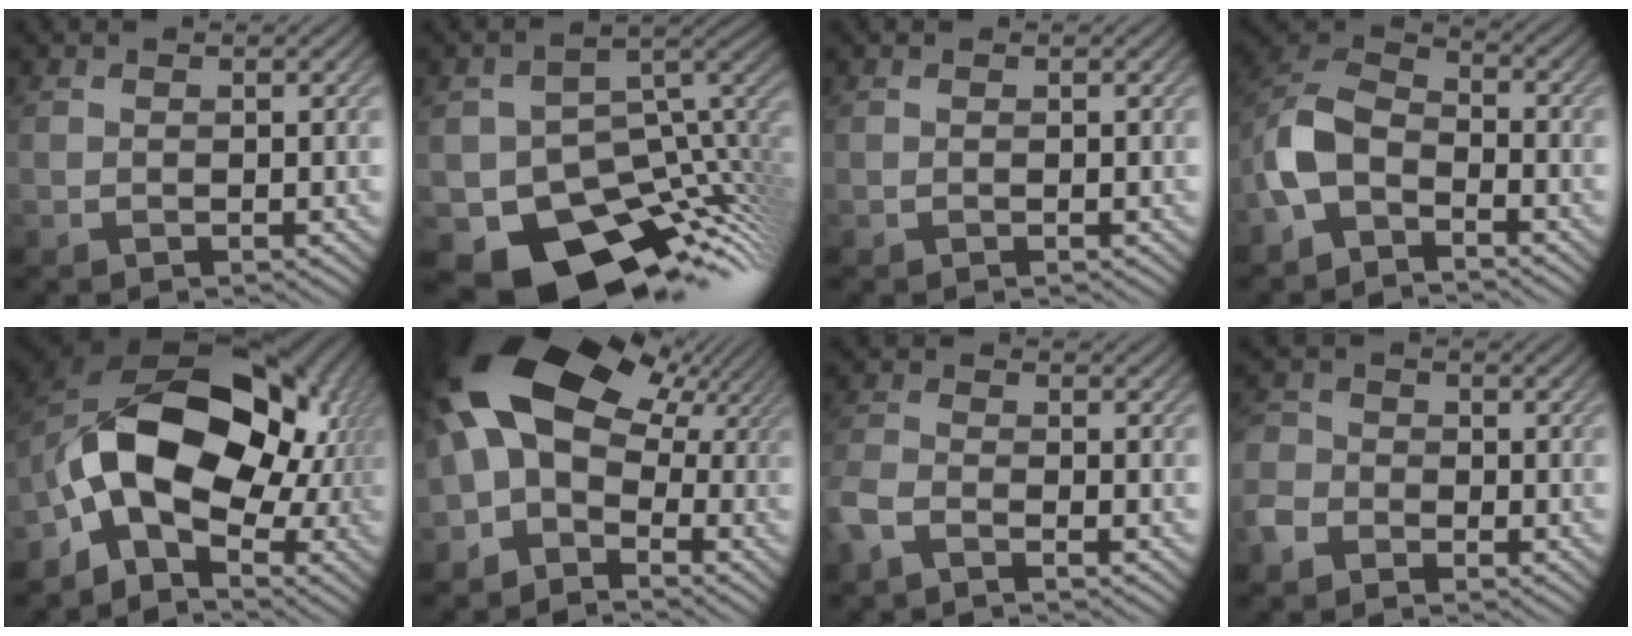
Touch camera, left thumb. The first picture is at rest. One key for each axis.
{"total": 14.4, "fx": -7.6, "fy": 8.6, "fz": 8.7, "tx": -0.135, "ty": -0.038, "tz": -0.107}
{"total": 0.0}
{"total": 7.9, "fx": -4.2, "fy": 4.3, "fz": 5.1, "tx": -0.112, "ty": 0.007, "tz": -0.102}
{"total": 16.2, "fx": -1.9, "fy": 10.9, "fz": 11.8, "tx": -0.185, "ty": -0.001, "tz": -0.043}
{"total": 13.5, "fx": 0.6, "fy": 8.5, "fz": 10.5, "tx": -0.218, "ty": -0.001, "tz": -0.001}
{"total": 3.7, "fx": -2.8, "fy": 1.1, "fz": 2.2, "tx": -0.055, "ty": -0.010, "tz": -0.072}
{"total": 3.5, "fx": -2.3, "fy": 2.5, "fz": 0.9, "tx": -0.031, "ty": 0.002, "tz": -0.061}